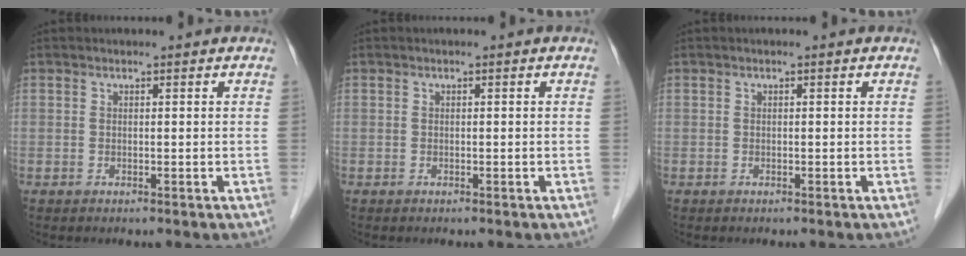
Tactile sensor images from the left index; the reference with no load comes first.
{"total": 0.0}
{"total": 0.0}